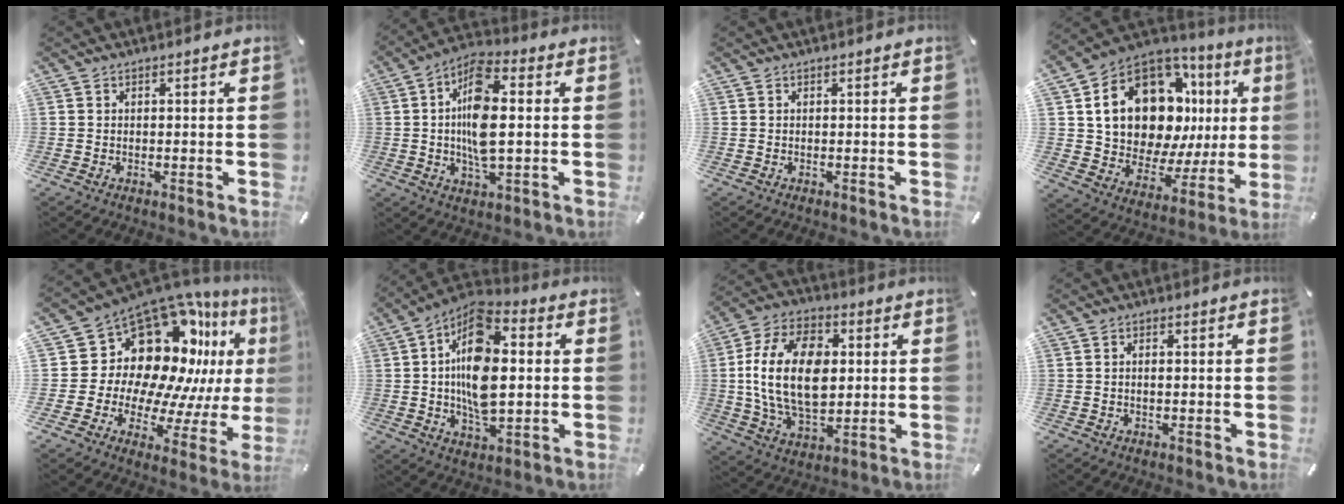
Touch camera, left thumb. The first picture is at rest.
{"total": 12.6, "force": [0.5, 5.1, 11.5], "torque": [-0.230, -0.001, 0.005]}
{"total": 0.0}
{"total": 18.8, "force": [7.8, 11.8, 12.3], "torque": [-0.200, -0.057, 0.137]}
{"total": 19.8, "force": [9.7, 13.4, 10.9], "torque": [-0.177, -0.109, 0.188]}
{"total": 16.7, "force": [1.2, 9.2, 13.9], "torque": [-0.271, -0.003, 0.017]}
{"total": 20.4, "force": [1.7, 13.7, 15.0], "torque": [-0.316, 0.010, 0.028]}
{"total": 1.1, "force": [-0.1, 0.5, 1.0], "torque": [-0.020, 0.001, -0.002]}